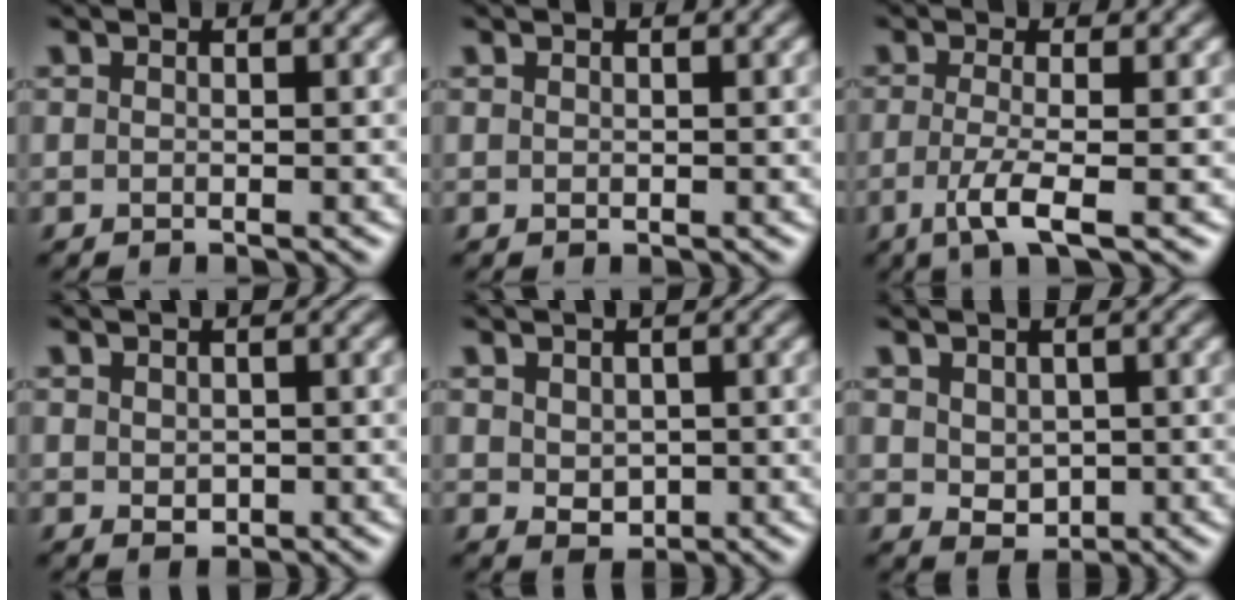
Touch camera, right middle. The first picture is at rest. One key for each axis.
{"total": 0.0}
{"total": 3.5, "fx": -1.2, "fy": 0.8, "fz": 3.2, "tx": -0.063, "ty": -0.007, "tz": -0.028}
{"total": 1.1, "fx": 0.1, "fy": 0.8, "fz": 0.6, "tx": -0.010, "ty": -0.004, "tz": 0.006}
{"total": 1.8, "fx": 0.2, "fy": 1.4, "fz": 1.1, "tx": -0.020, "ty": -0.004, "tz": 0.010}
{"total": 2.2, "fx": 0.3, "fy": 1.8, "fz": 1.3, "tx": -0.026, "ty": -0.006, "tz": 0.010}